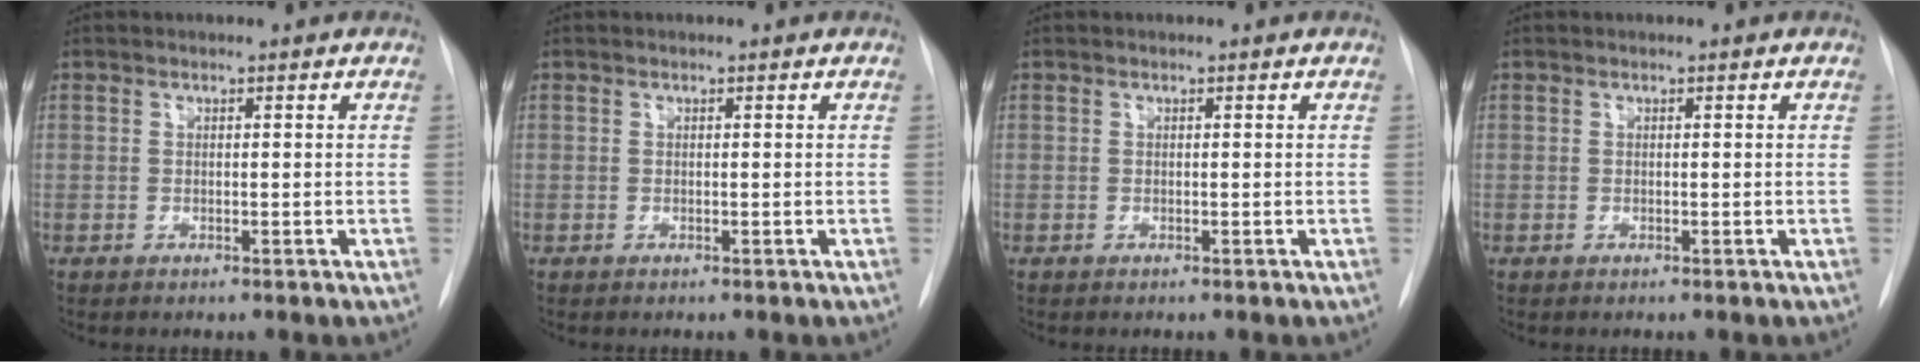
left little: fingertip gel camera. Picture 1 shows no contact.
{"total": 0.0}
{"total": 0.0}
{"total": 0.0}